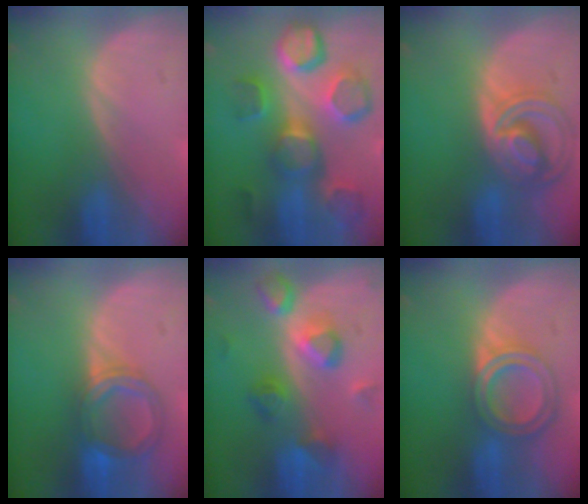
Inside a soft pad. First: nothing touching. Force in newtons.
{"total": 11.9, "press": 10.8, "slide": 5.0}
{"total": 8.8, "press": 7.6, "slide": 4.4}
{"total": 5.9, "press": 5.9, "slide": 0.8}
{"total": 7.5, "press": 7.5, "slide": 0.7}
{"total": 6.6, "press": 5.8, "slide": 3.1}